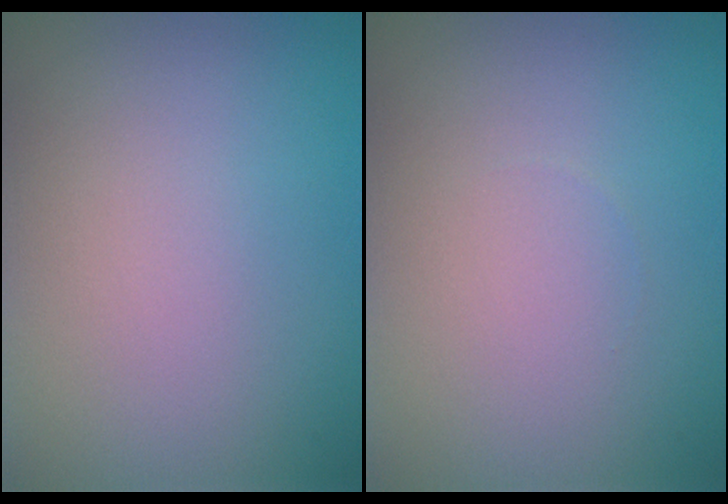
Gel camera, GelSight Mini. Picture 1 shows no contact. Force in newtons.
{"total": 0.0}